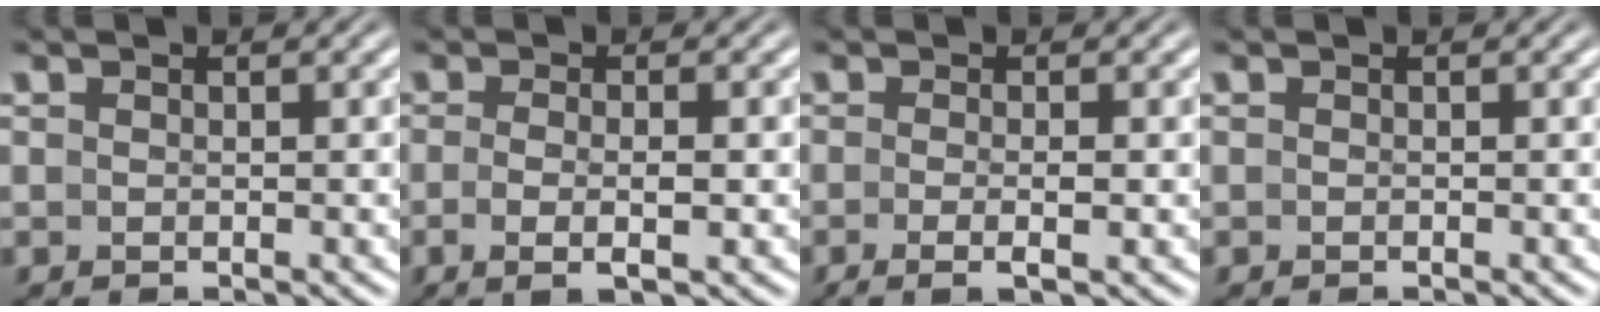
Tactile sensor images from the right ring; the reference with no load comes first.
{"total": 3.1, "force": [-1.3, 0.2, 2.9], "torque": [-0.061, -0.015, -0.011]}
{"total": 2.5, "force": [-1.3, 0.0, 2.1], "torque": [-0.048, -0.011, -0.018]}
{"total": 0.0}